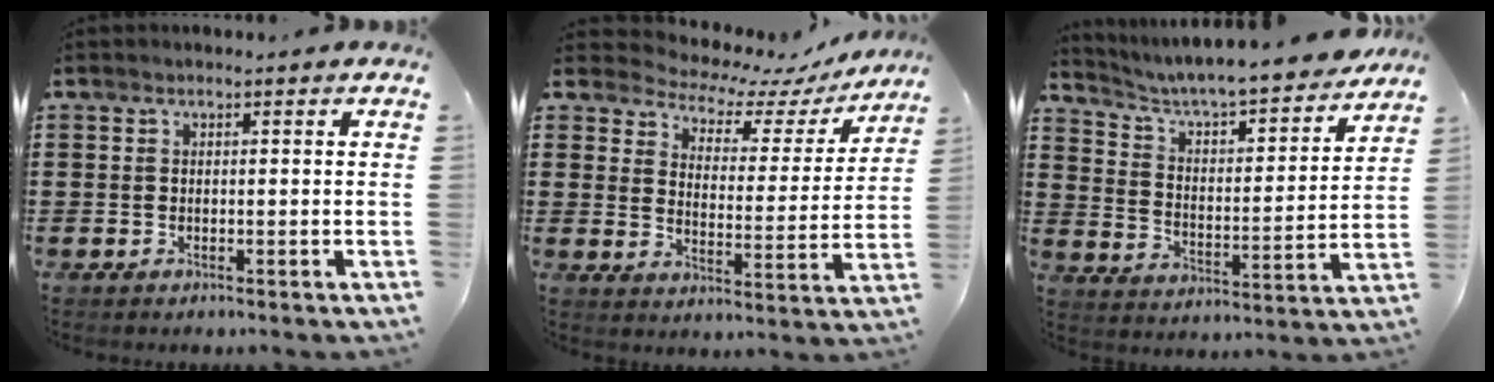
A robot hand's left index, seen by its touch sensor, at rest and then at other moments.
{"total": 4.9, "force": [4.3, 1.7, 1.4], "torque": [-0.047, -0.035, 0.066]}
{"total": 5.2, "force": [4.9, 0.0, 1.8], "torque": [-0.059, -0.046, 0.074]}